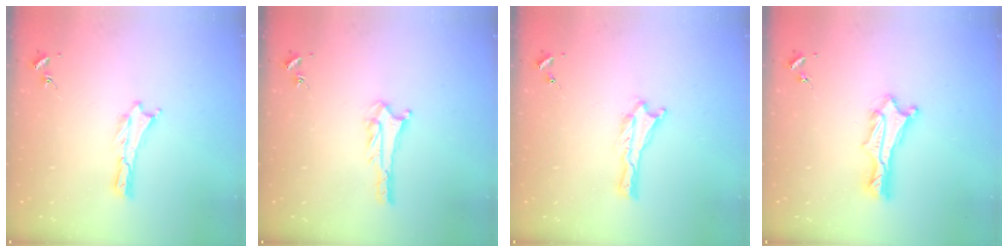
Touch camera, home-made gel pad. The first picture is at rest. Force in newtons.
{"total": 2.8, "press": 2.8, "slide": 0.2}
{"total": 0.0}
{"total": 2.4, "press": 2.4, "slide": 0.3}